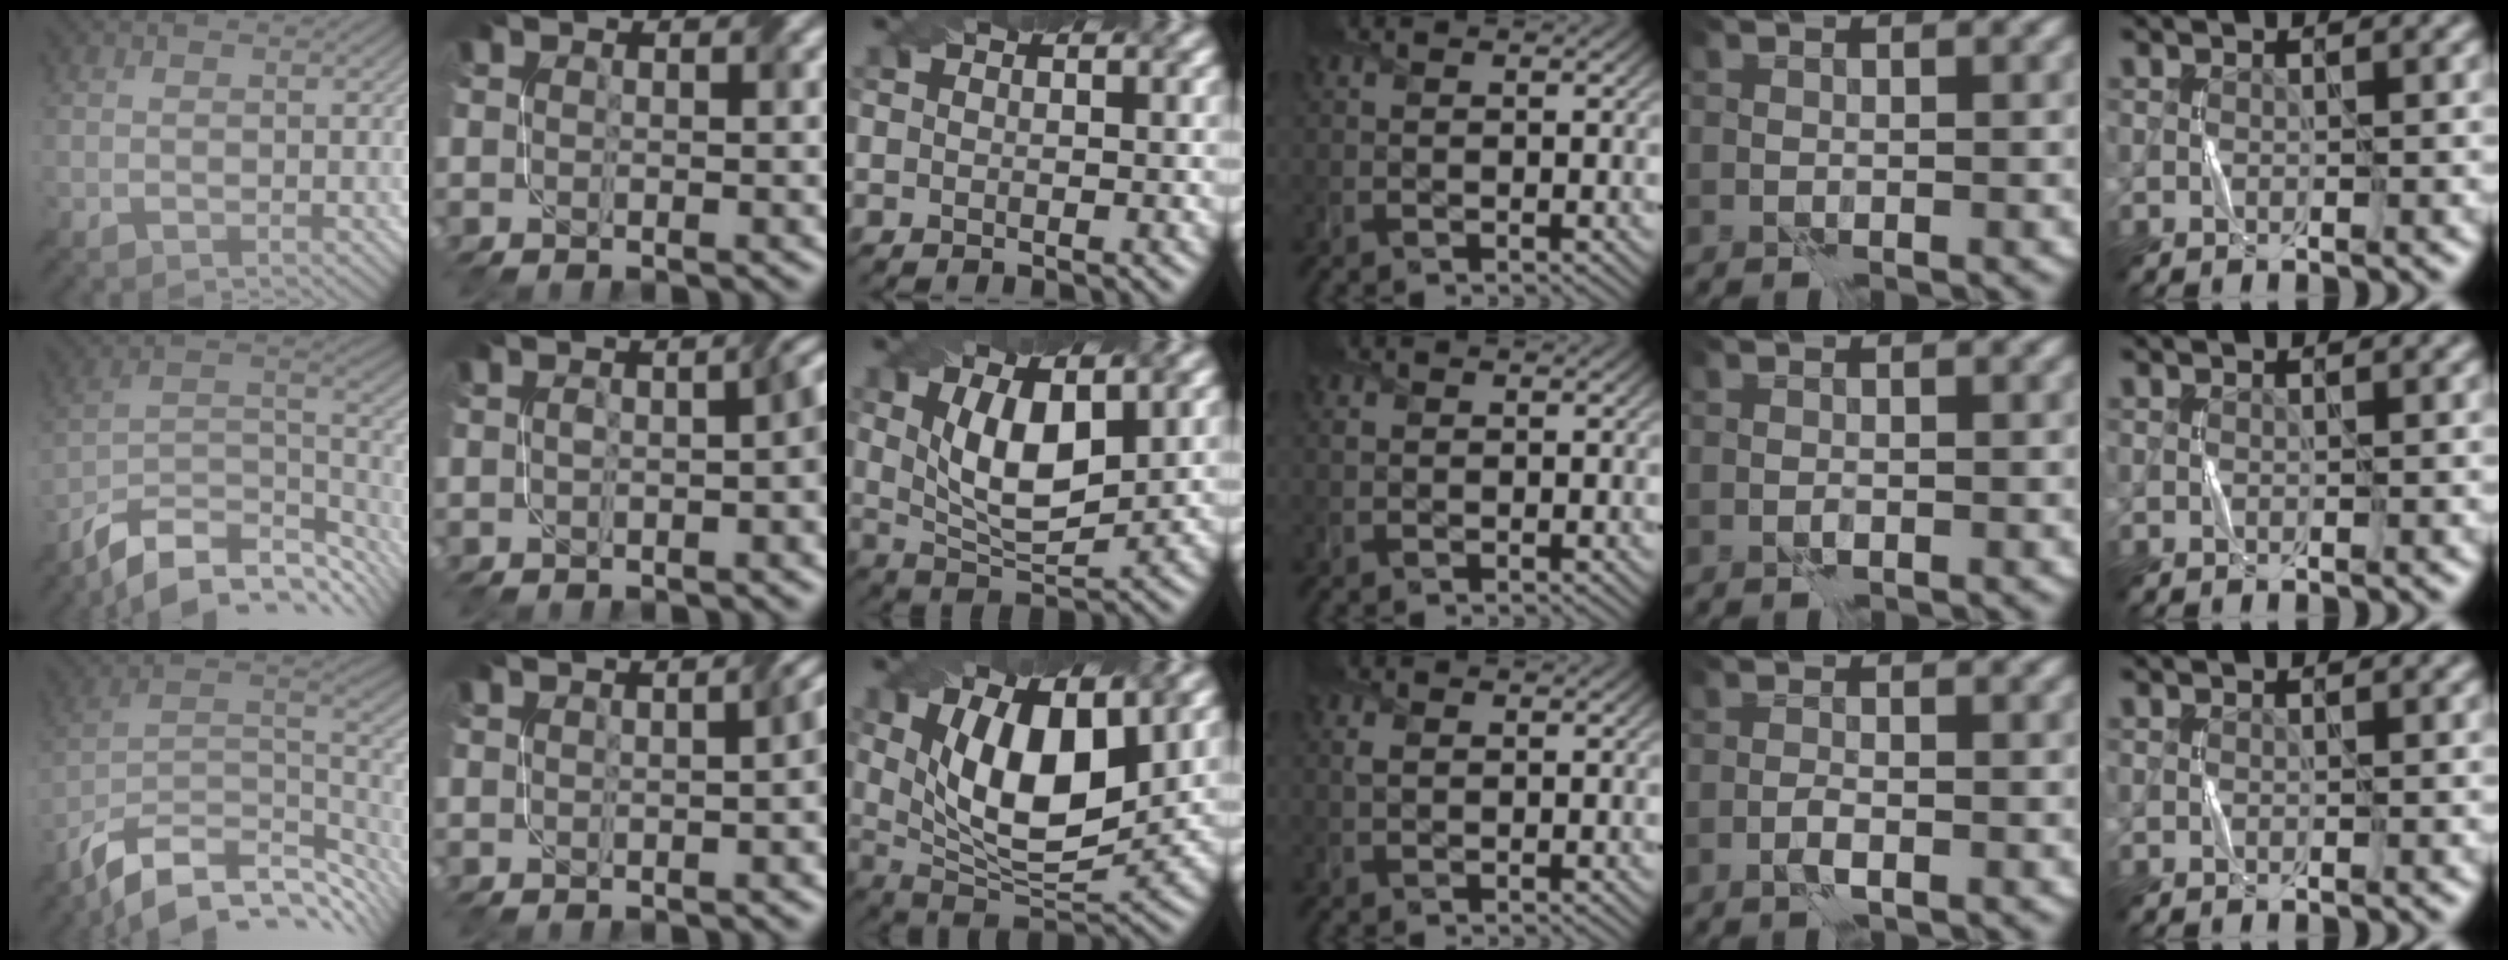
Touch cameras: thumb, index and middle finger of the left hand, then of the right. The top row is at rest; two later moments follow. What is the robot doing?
{"motion": "twist", "object": "screw"}